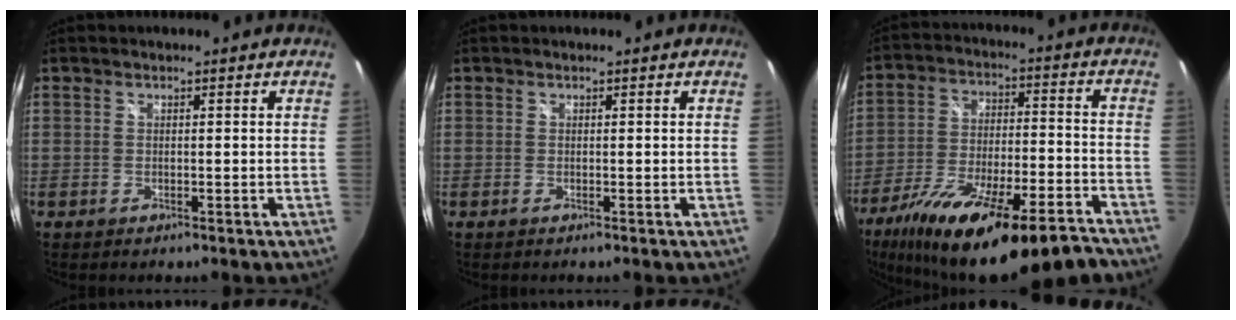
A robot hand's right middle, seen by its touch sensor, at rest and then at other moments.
{"total": 0.0}
{"total": 25.6, "force": [-19.6, 6.3, 15.2], "torque": [-0.262, -0.040, -0.298]}